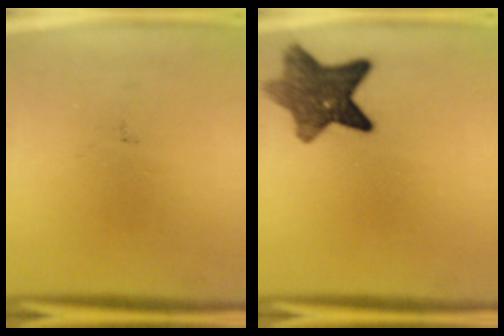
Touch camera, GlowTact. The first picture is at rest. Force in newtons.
{"total": 9.0}